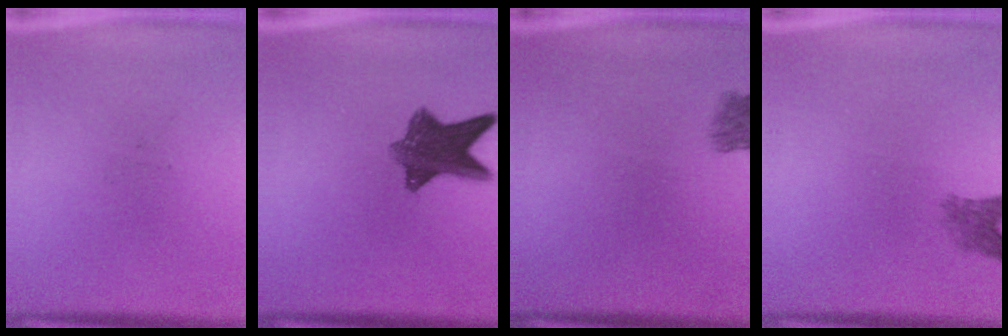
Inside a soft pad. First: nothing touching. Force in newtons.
{"total": 8.9}
{"total": 2.9}
{"total": 2.5}